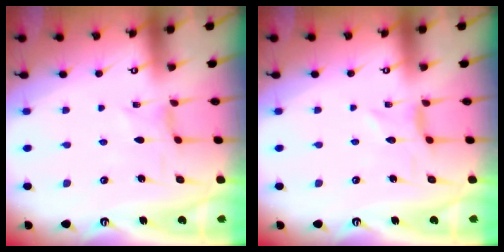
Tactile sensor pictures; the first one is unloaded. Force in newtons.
{"total": 0.0}